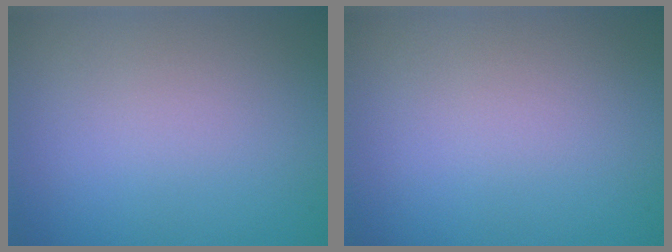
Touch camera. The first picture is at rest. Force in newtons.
{"total": 0.0}